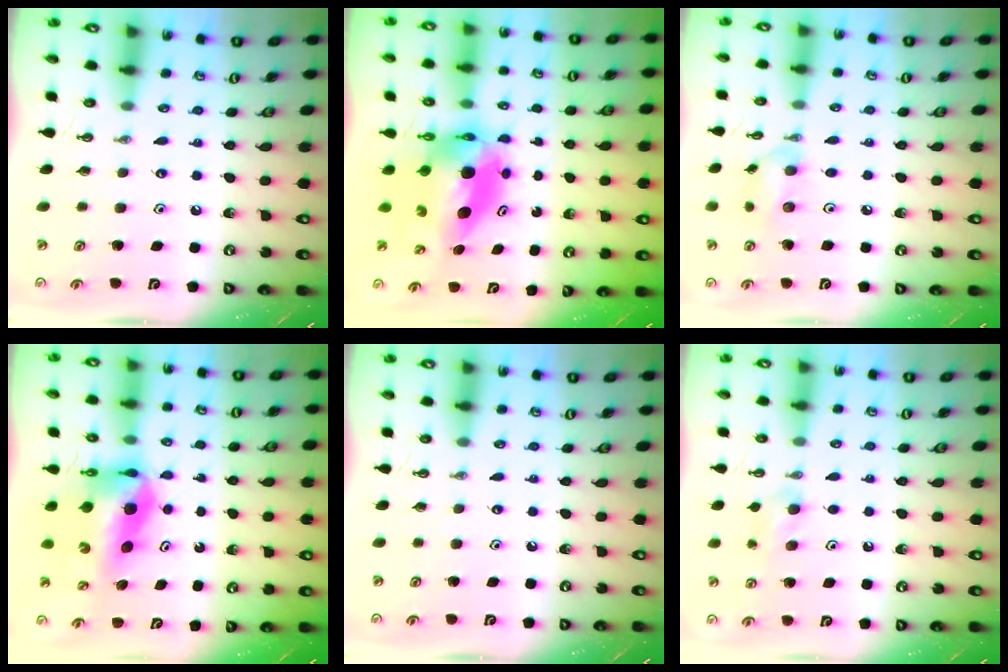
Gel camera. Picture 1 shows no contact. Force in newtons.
{"total": 7.7, "press": 7.7, "slide": 0.9}
{"total": 8.5, "press": 8.4, "slide": 0.4}
{"total": 9.0, "press": 8.6, "slide": 2.5}
{"total": 0.0}
{"total": 6.8, "press": 6.7, "slide": 0.8}